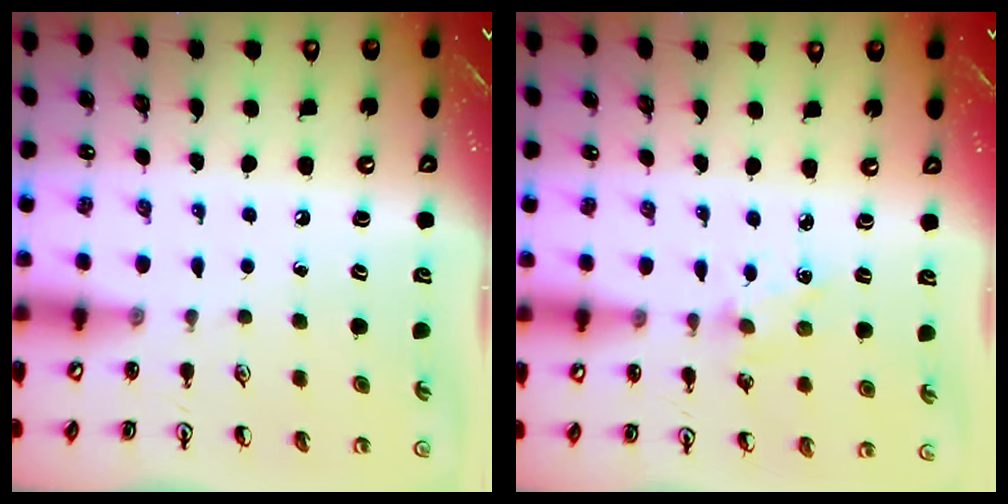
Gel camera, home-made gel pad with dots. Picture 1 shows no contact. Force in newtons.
{"total": 1.7, "press": 1.7, "slide": 0.3}